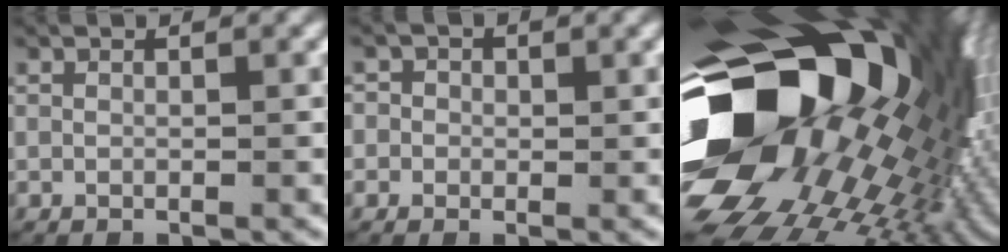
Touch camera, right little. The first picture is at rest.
{"total": 1.5, "force": [-0.2, 1.5, 0.0], "torque": [0.006, 0.004, -0.012]}
{"total": 37.3, "force": [2.4, 23.4, 28.9], "torque": [-0.412, -0.022, 0.034]}